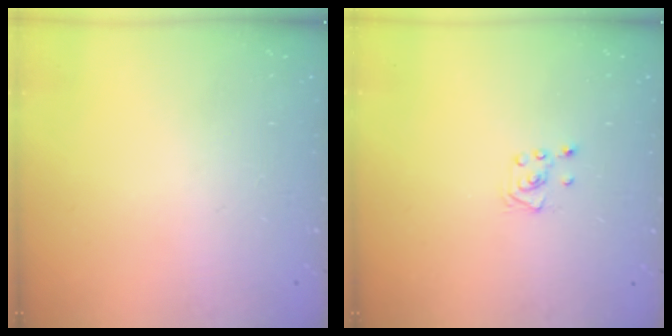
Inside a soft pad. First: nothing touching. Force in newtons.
{"total": 3.0, "press": 2.9, "slide": 0.3}